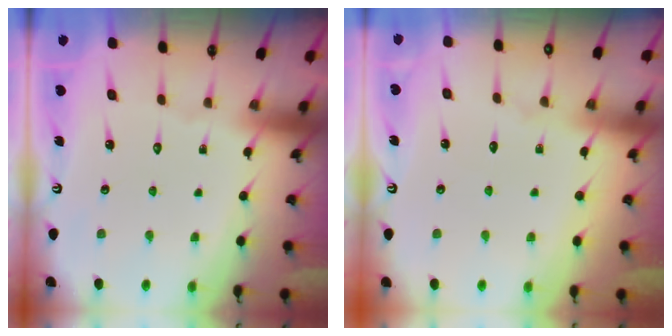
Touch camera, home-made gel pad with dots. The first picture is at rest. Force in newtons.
{"total": 3.3, "press": 3.3, "slide": 0.6}